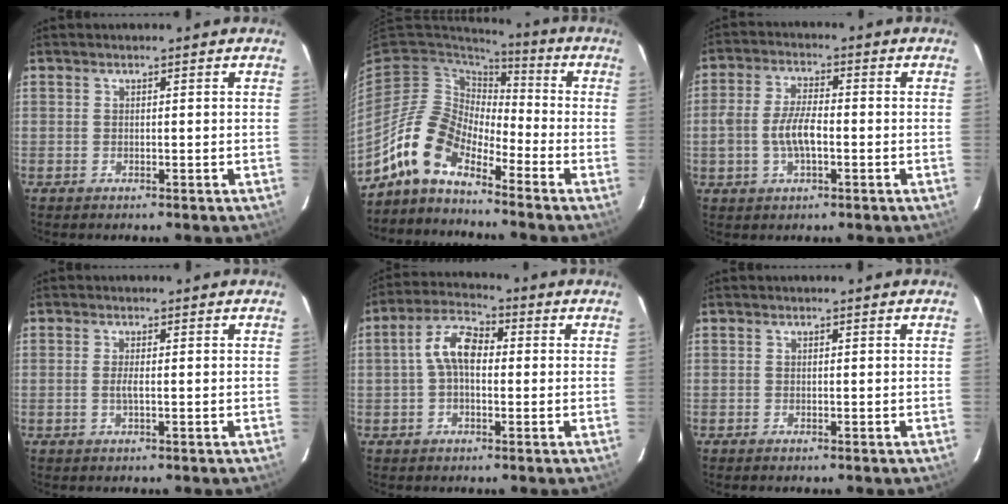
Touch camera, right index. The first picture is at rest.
{"total": 11.6, "force": [-8.4, 4.9, 6.3], "torque": [-0.115, 0.015, -0.180]}
{"total": 6.8, "force": [-1.5, 3.0, 5.9], "torque": [-0.121, 0.006, -0.027]}
{"total": 1.5, "force": [-0.3, 0.0, 1.5], "torque": [-0.029, -0.001, -0.006]}
{"total": 7.0, "force": [0.2, 3.9, 5.8], "torque": [-0.116, 0.025, 0.000]}
{"total": 0.0}